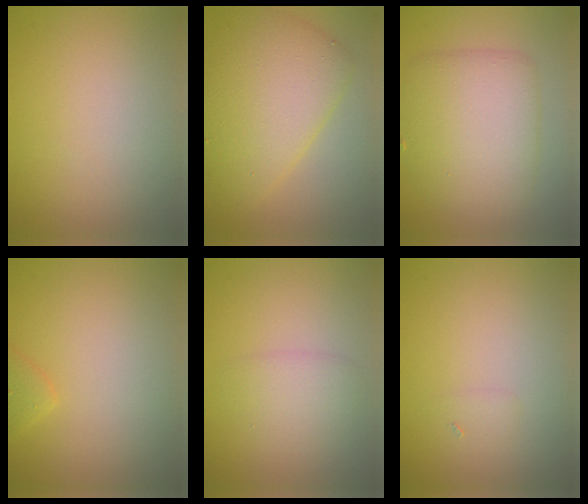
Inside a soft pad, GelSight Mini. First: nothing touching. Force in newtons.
{"total": 7.8, "press": 7.8, "slide": 0.2}
{"total": 6.2, "press": 6.2, "slide": 0.1}
{"total": 1.2, "press": 1.2, "slide": 0.1}
{"total": 2.1, "press": 2.1, "slide": 0.1}
{"total": 0.7, "press": 0.7, "slide": 0.0}